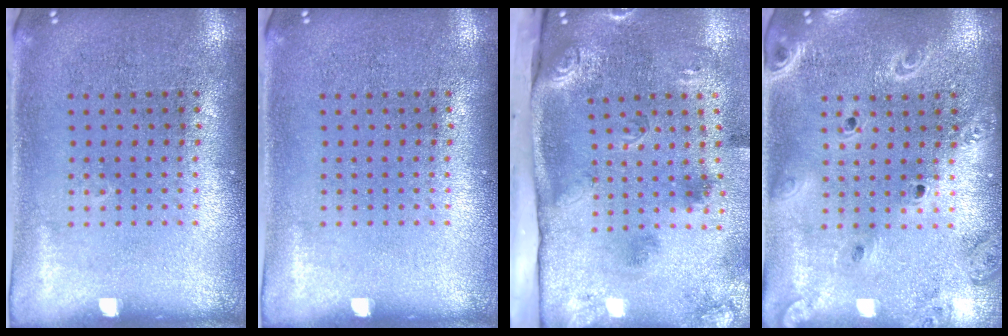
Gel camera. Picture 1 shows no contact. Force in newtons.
{"total": 0.0}
{"total": 3.4, "press": 2.0, "slide": 2.7}
{"total": 2.2, "press": 2.0, "slide": 0.9}